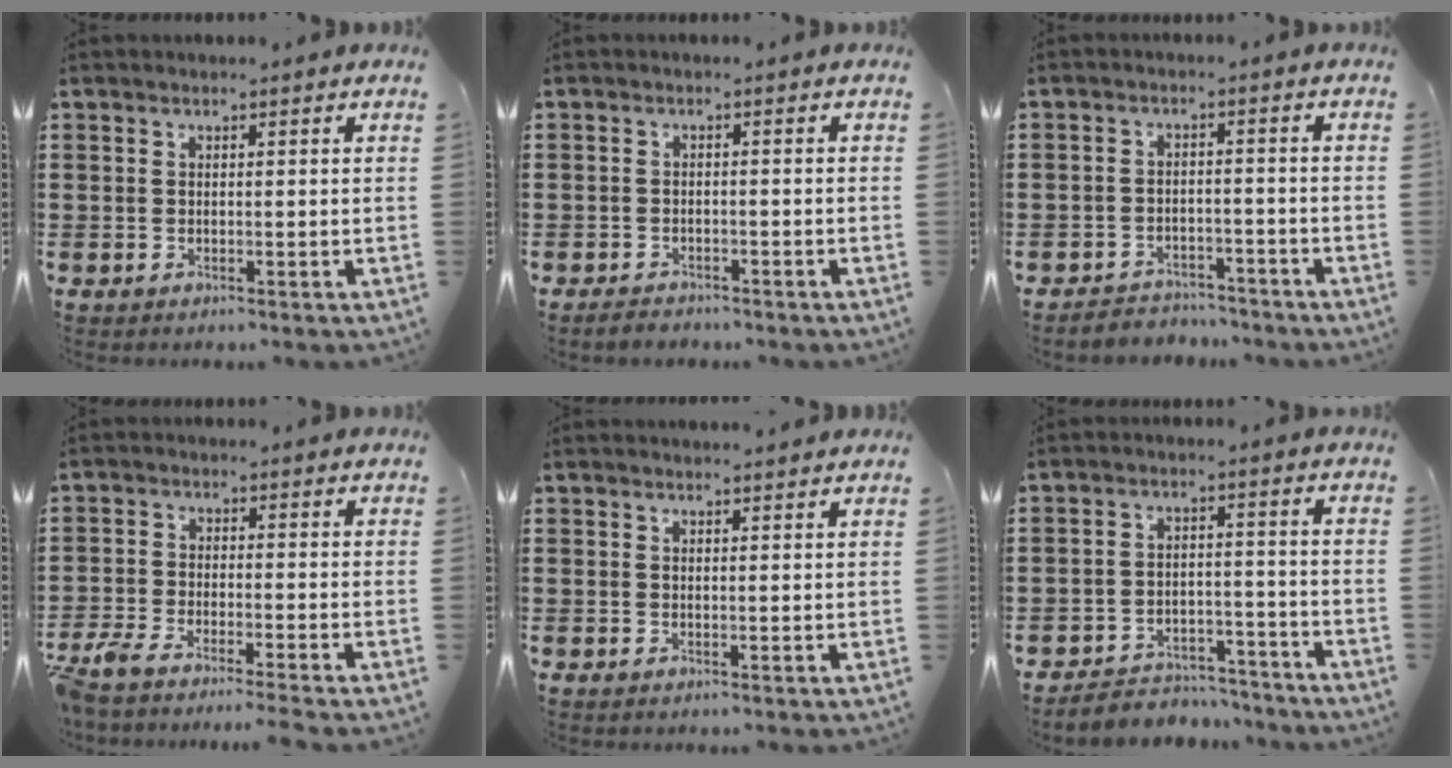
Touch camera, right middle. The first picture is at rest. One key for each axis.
{"total": 1.7, "fx": -1.6, "fy": 0.5, "fz": 0.0, "tx": -0.004, "ty": 0.001, "tz": -0.036}
{"total": 3.4, "fx": -3.3, "fy": 0.7, "fz": -0.4, "tx": -0.003, "ty": 0.001, "tz": -0.073}
{"total": 3.9, "fx": -3.7, "fy": -0.1, "fz": 1.3, "tx": -0.053, "ty": -0.016, "tz": -0.083}
{"total": 1.1, "fx": 1.1, "fy": -0.1, "fz": 0.1, "tx": -0.004, "ty": -0.004, "tz": 0.022}
{"total": 4.5, "fx": -4.4, "fy": 1.0, "fz": 0.0, "tx": -0.006, "ty": 0.009, "tz": -0.093}